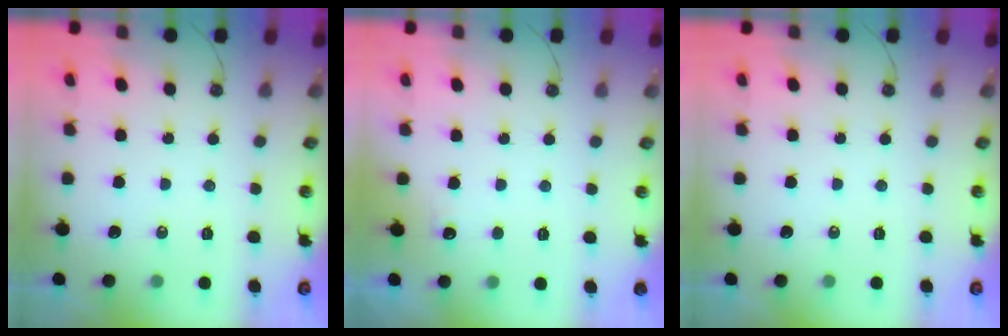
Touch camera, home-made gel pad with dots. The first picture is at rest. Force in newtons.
{"total": 3.9, "press": 3.8, "slide": 1.1}
{"total": 0.0}